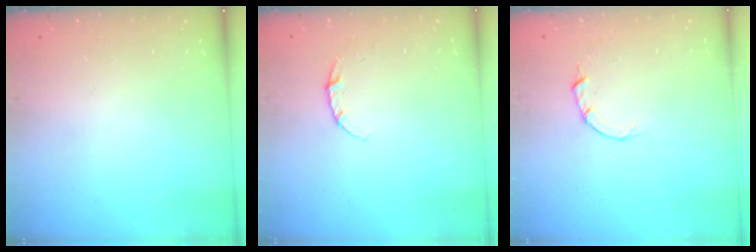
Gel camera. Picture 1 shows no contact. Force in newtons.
{"total": 3.8, "press": 3.8, "slide": 0.4}
{"total": 2.0, "press": 2.0, "slide": 0.3}